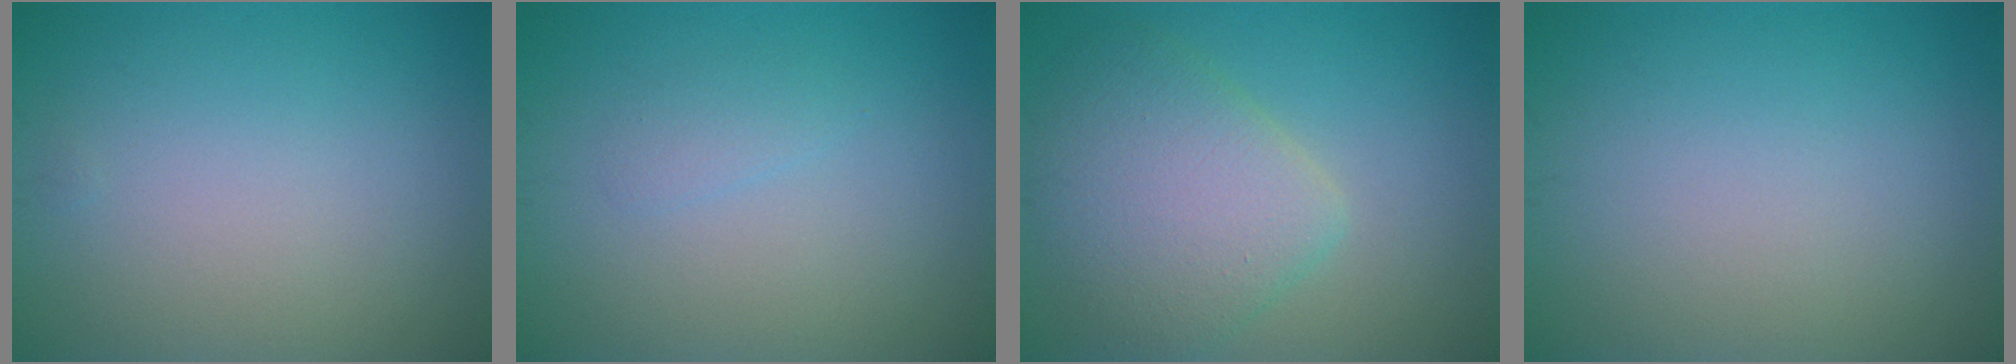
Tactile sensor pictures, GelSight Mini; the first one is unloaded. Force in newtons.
{"total": 1.0, "press": 1.0, "slide": 0.1}
{"total": 5.9, "press": 5.9, "slide": 0.4}
{"total": 0.0}